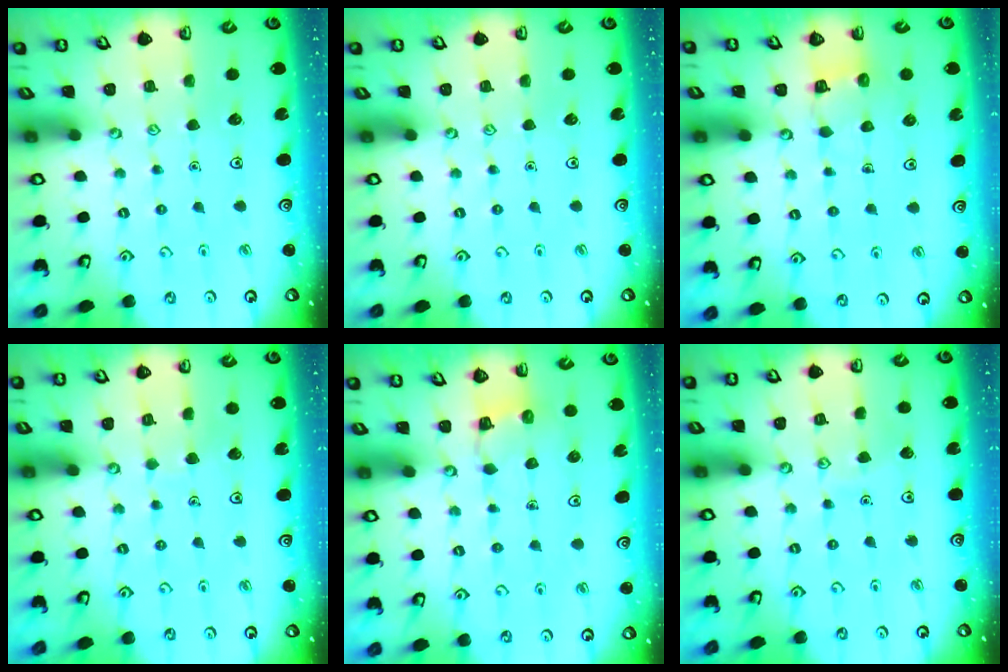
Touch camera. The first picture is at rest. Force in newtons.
{"total": 0.0}
{"total": 4.6, "press": 4.6, "slide": 0.3}
{"total": 2.4, "press": 2.4, "slide": 0.2}
{"total": 3.4, "press": 3.3, "slide": 0.6}
{"total": 3.2, "press": 3.2, "slide": 0.3}